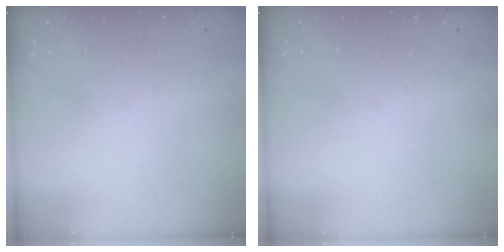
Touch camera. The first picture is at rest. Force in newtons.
{"total": 0.0}